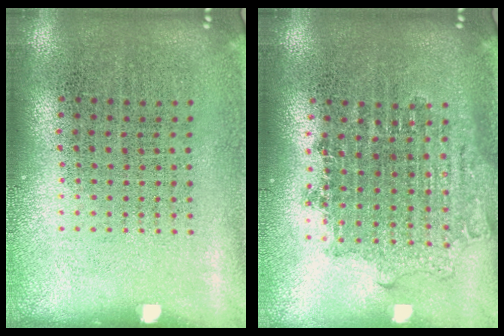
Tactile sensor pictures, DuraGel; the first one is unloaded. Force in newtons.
{"total": 1.7, "press": 1.4, "slide": 1.0}